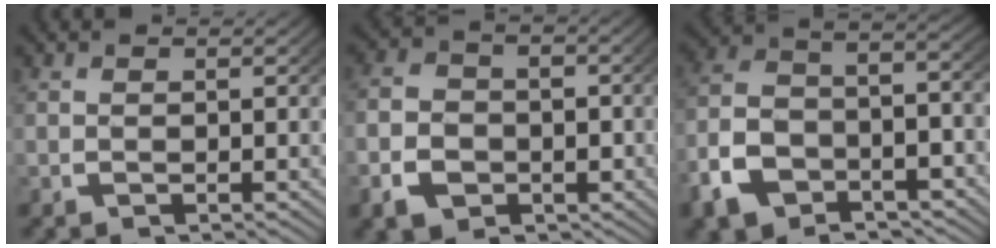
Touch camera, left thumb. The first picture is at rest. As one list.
[{"total": 6.2, "force": [-2.0, 4.9, 3.2], "torque": [-0.060, -0.021, -0.026]}, {"total": 8.8, "force": [-3.6, 6.1, 5.3], "torque": [-0.138, -0.026, -0.047]}]